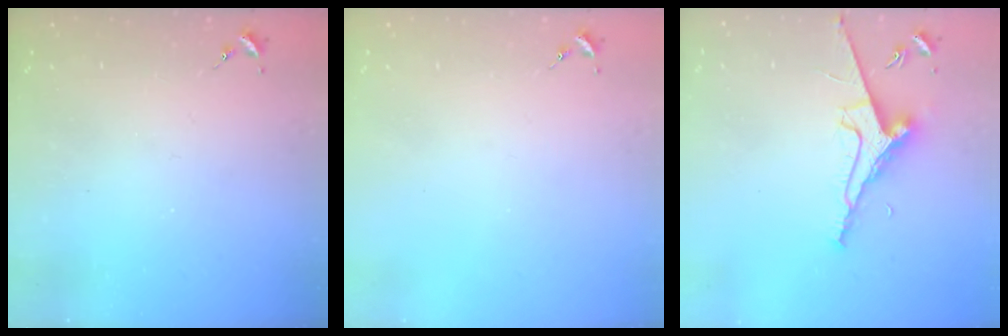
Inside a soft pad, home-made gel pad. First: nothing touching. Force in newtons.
{"total": 0.0}
{"total": 9.5, "press": 9.4, "slide": 1.2}